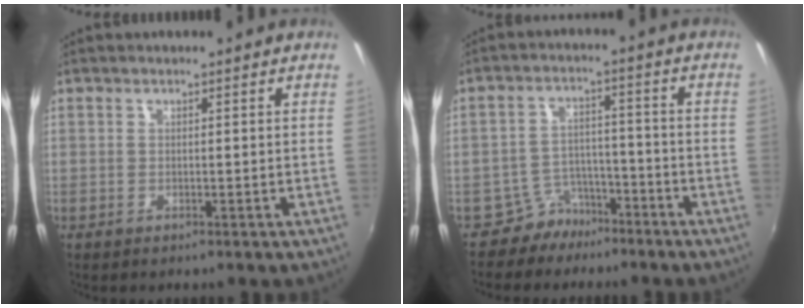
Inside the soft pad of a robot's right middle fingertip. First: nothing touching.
{"total": 5.6, "force": [-4.7, 3.2, 0.3], "torque": [-0.009, 0.017, -0.079]}